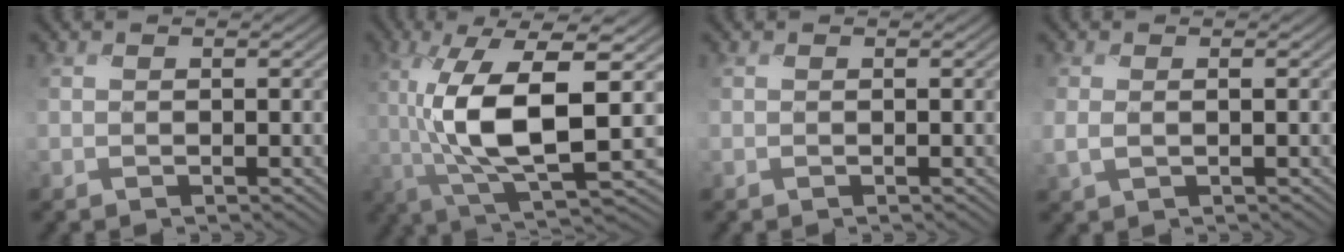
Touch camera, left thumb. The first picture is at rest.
{"total": 12.5, "force": [-0.8, 4.3, 11.7], "torque": [-0.238, -0.003, -0.010]}
{"total": 0.0}
{"total": 2.0, "force": [0.1, 0.9, 1.7], "torque": [-0.045, -0.003, 0.003]}